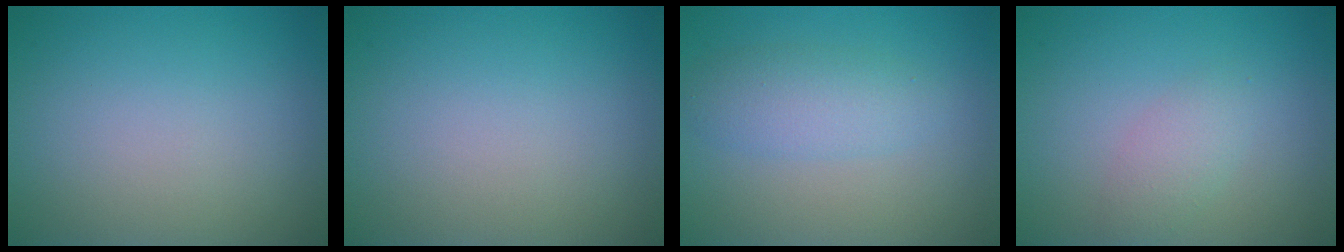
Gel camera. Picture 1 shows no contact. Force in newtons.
{"total": 0.0}
{"total": 2.9, "press": 2.9, "slide": 0.1}
{"total": 1.8, "press": 1.8, "slide": 0.0}